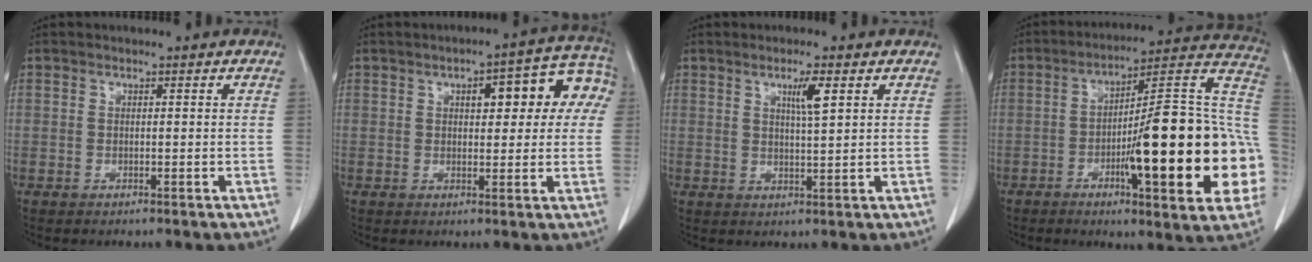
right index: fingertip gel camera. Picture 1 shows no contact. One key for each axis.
{"total": 10.9, "fx": 3.1, "fy": 3.8, "fz": 9.7, "tx": -0.111, "ty": 0.038, "tz": 0.033}
{"total": 3.7, "fx": 1.7, "fy": 0.0, "fz": 3.3, "tx": -0.058, "ty": -0.004, "tz": 0.029}
{"total": 25.9, "fx": -5.2, "fy": 4.1, "fz": 25.0, "tx": -0.278, "ty": 0.018, "tz": -0.073}